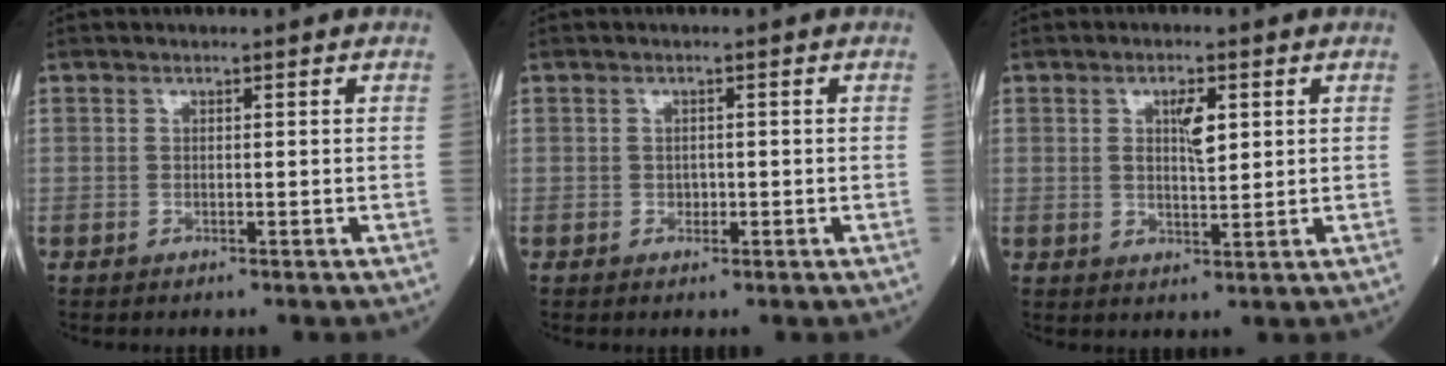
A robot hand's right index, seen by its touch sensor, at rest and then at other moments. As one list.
[{"total": 0.9, "force": [-0.2, 0.8, 0.4], "torque": [-0.004, 0.003, -0.002]}, {"total": 3.9, "force": [1.3, 1.1, 3.6], "torque": [-0.063, 0.003, 0.022]}]